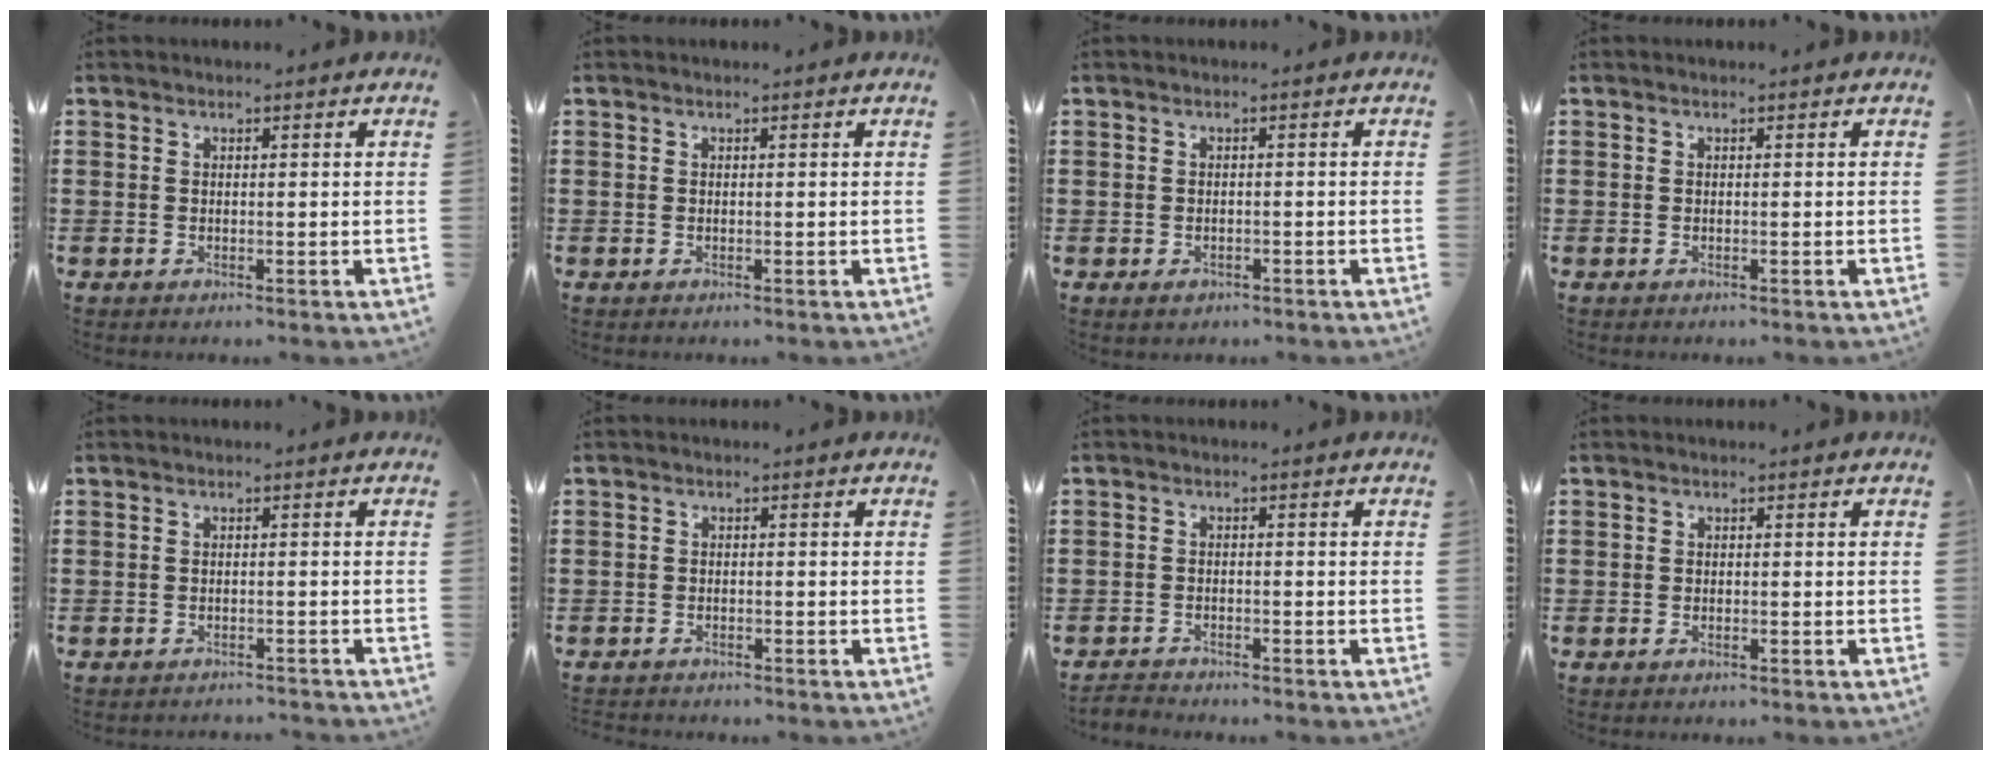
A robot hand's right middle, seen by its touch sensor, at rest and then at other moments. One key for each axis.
{"total": 0.0}
{"total": 1.0, "fx": -0.6, "fy": 0.7, "fz": 0.1, "tx": -0.004, "ty": 0.000, "tz": -0.014}
{"total": 0.0}
{"total": 1.2, "fx": -1.2, "fy": 0.0, "fz": 0.0, "tx": -0.004, "ty": 0.000, "tz": -0.024}
{"total": 1.4, "fx": -1.4, "fy": 0.4, "fz": -0.2, "tx": -0.001, "ty": 0.002, "tz": -0.031}
{"total": 2.3, "fx": -2.2, "fy": 0.5, "fz": -0.1, "tx": -0.004, "ty": 0.000, "tz": -0.048}
{"total": 0.7, "fx": -0.5, "fy": 0.4, "fz": 0.0, "tx": -0.001, "ty": 0.001, "tz": -0.011}